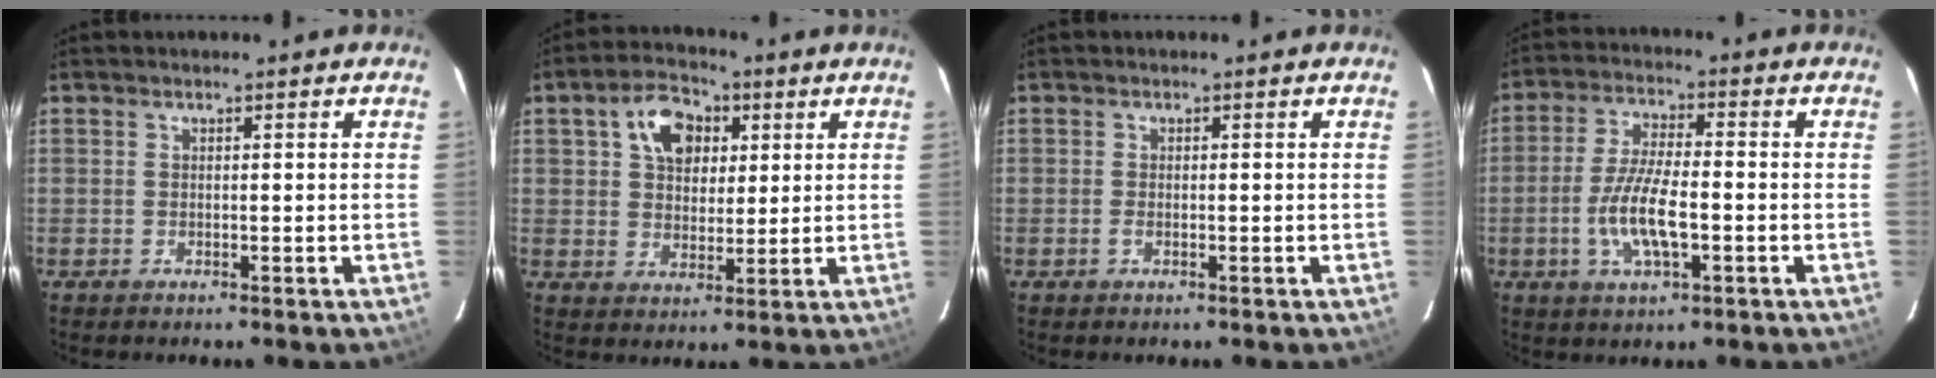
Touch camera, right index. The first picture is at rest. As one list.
[{"total": 8.9, "force": [3.3, 6.2, 5.5], "torque": [-0.097, 0.025, 0.058]}, {"total": 0.9, "force": [-0.3, 0.4, 0.7], "torque": [-0.017, -0.001, -0.006]}, {"total": 9.5, "force": [-2.7, 2.8, 8.6], "torque": [-0.175, -0.004, -0.051]}]